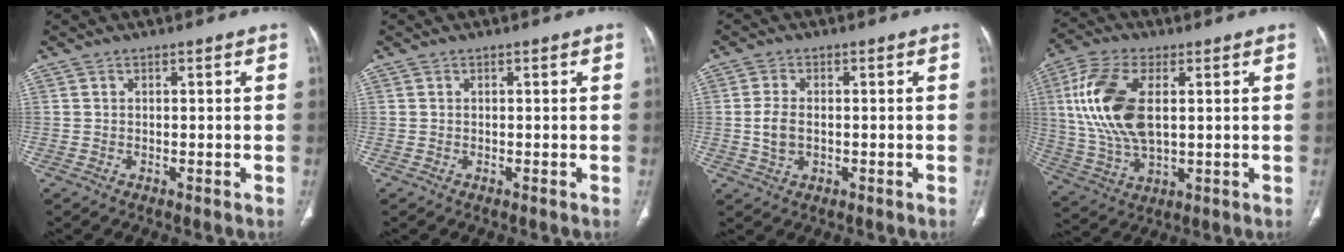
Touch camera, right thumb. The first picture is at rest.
{"total": 0.0}
{"total": 4.4, "force": [-0.3, 2.8, 3.4], "torque": [-0.072, 0.003, -0.005]}
{"total": 16.1, "force": [2.9, 8.3, 13.5], "torque": [-0.289, -0.003, 0.061]}